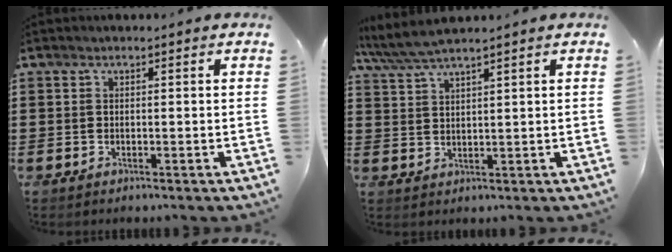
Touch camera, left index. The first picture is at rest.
{"total": 4.2, "force": [3.6, 0.2, 2.2], "torque": [-0.053, -0.007, 0.066]}